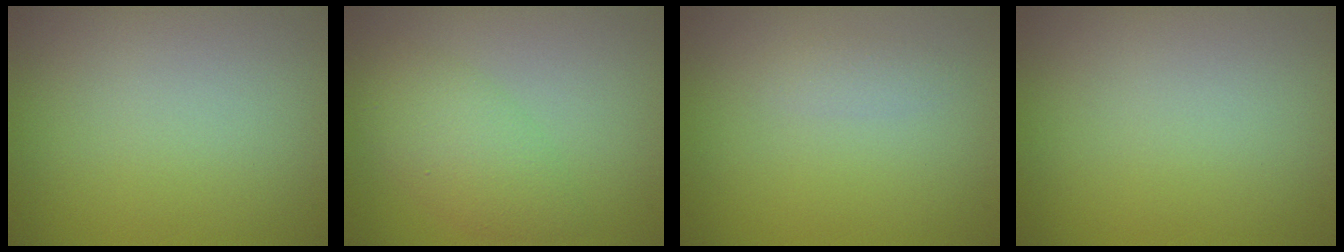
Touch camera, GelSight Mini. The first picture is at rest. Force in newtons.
{"total": 3.6, "press": 3.6, "slide": 0.1}
{"total": 0.8, "press": 0.8, "slide": 0.0}
{"total": 0.0}